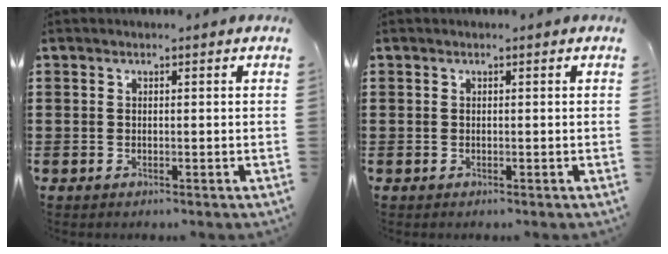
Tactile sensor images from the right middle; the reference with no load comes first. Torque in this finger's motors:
{"motor_torque": [0.10, -0.09, -0.01, 0.02]}